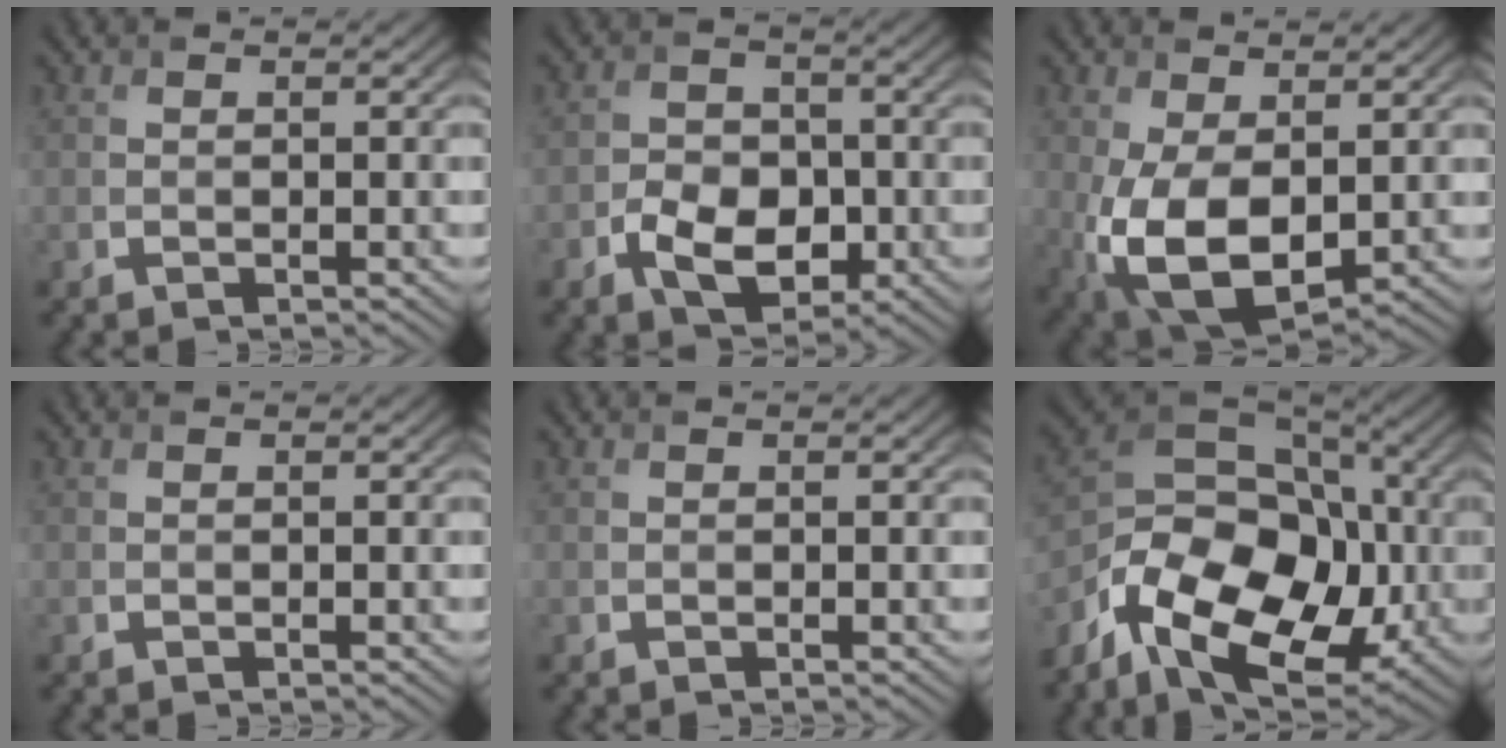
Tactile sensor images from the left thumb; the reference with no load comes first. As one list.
[{"total": 6.1, "force": [-2.3, 4.2, 3.7], "torque": [-0.065, -0.006, -0.045]}, {"total": 10.8, "force": [-1.3, 6.3, 8.7], "torque": [-0.205, -0.021, -0.015]}, {"total": 0.0}, {"total": 0.0}, {"total": 16.2, "force": [-5.8, 10.6, 10.8], "torque": [-0.222, -0.026, -0.112]}]